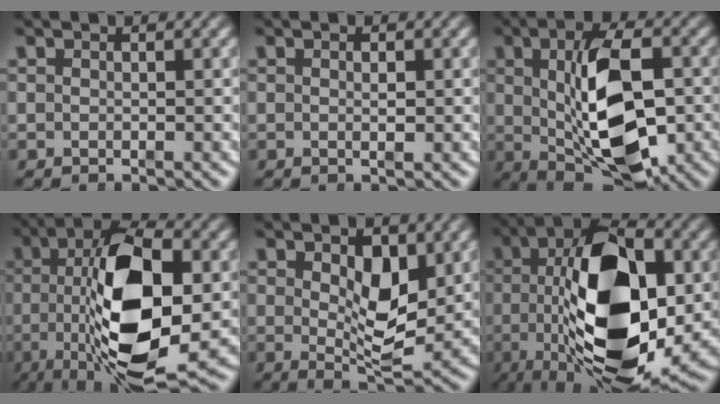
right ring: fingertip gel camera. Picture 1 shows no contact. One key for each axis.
{"total": 0.9, "fx": 0.1, "fy": 0.4, "fz": 0.8, "tx": -0.012, "ty": -0.004, "tz": 0.000}
{"total": 11.4, "fx": -0.6, "fy": 4.9, "fz": 10.3, "tx": -0.167, "ty": -0.027, "tz": 0.009}
{"total": 15.3, "fx": -0.7, "fy": 6.7, "fz": 13.8, "tx": -0.238, "ty": -0.036, "tz": 0.004}
{"total": 5.3, "fx": 1.3, "fy": 2.2, "fz": 4.6, "tx": -0.065, "ty": -0.026, "tz": 0.033}
{"total": 19.6, "fx": -0.8, "fy": 9.4, "fz": 17.2, "tx": -0.288, "ty": -0.040, "tz": 0.003}